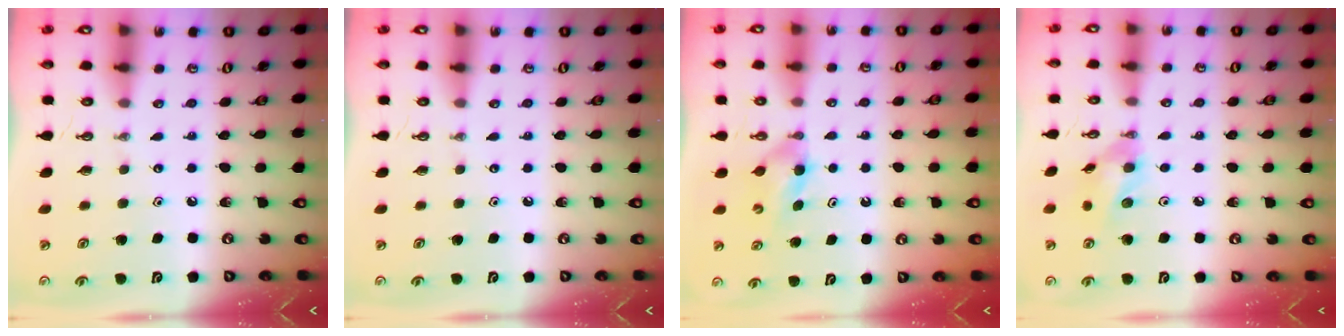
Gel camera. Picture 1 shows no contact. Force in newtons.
{"total": 0.0}
{"total": 4.2, "press": 3.8, "slide": 1.8}
{"total": 10.2, "press": 10.1, "slide": 1.8}